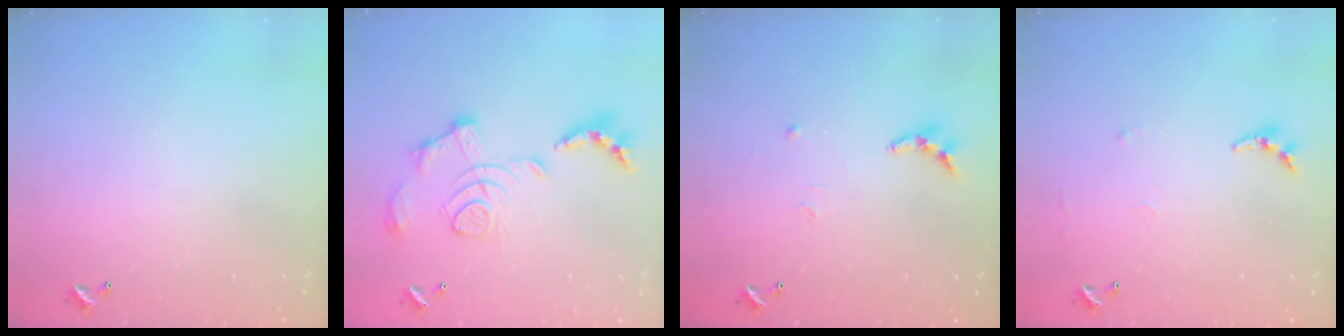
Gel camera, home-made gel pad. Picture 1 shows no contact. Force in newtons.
{"total": 1.7, "press": 1.1, "slide": 1.3}
{"total": 6.6, "press": 6.5, "slide": 0.6}
{"total": 5.2, "press": 5.2, "slide": 0.5}